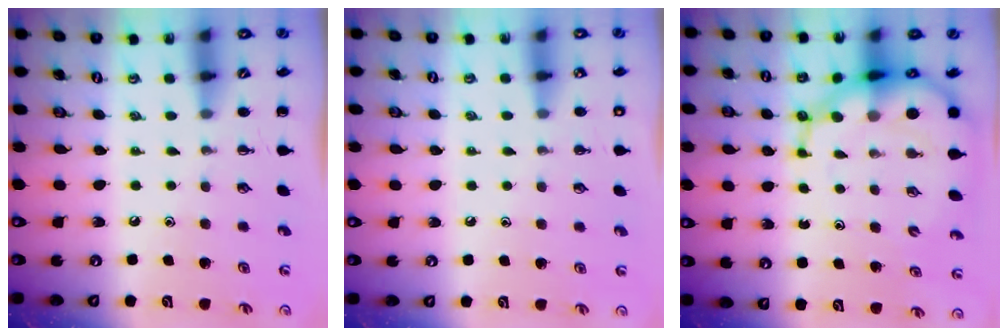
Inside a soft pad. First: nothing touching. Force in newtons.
{"total": 2.3, "press": 2.2, "slide": 0.7}
{"total": 13.1, "press": 12.6, "slide": 3.5}